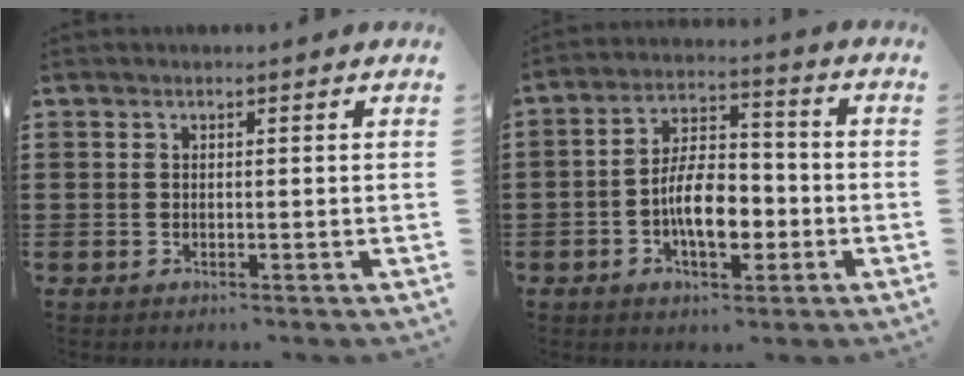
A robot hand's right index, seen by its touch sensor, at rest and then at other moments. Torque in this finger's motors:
{"motor_torque": [1.43, 0.71, 0.90, 0.21]}